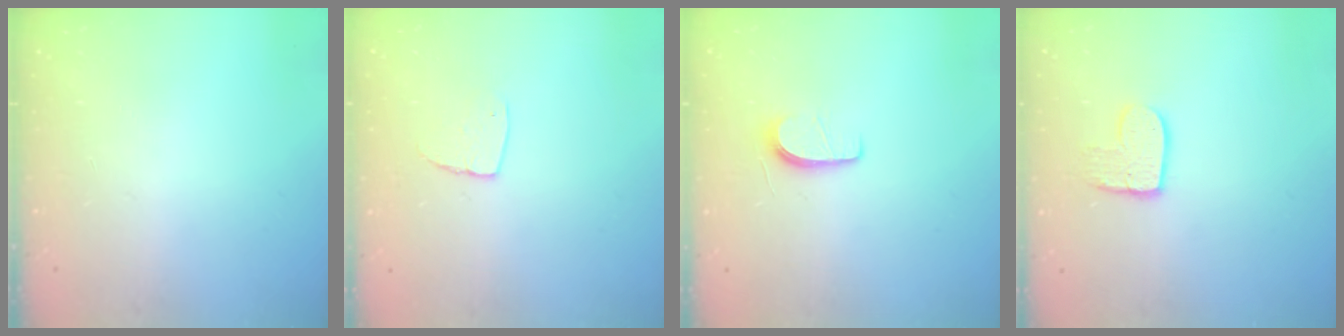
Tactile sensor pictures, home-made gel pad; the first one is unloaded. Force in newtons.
{"total": 6.0, "press": 6.0, "slide": 0.3}
{"total": 5.6, "press": 5.6, "slide": 0.7}
{"total": 9.1, "press": 9.0, "slide": 0.7}